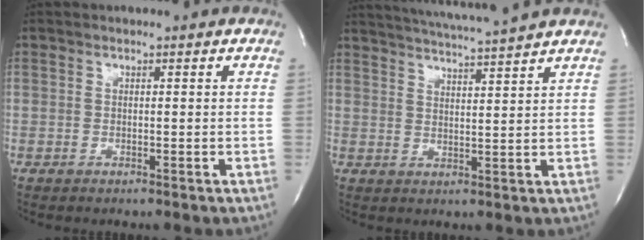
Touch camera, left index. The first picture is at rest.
{"total": 10.3, "force": [9.5, -1.4, 3.9], "torque": [-0.072, 0.007, 0.140]}